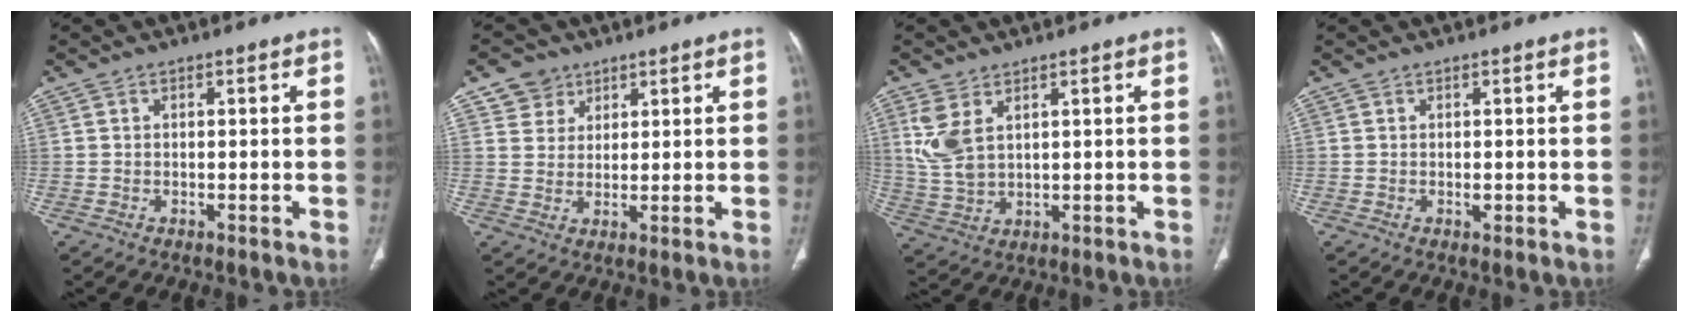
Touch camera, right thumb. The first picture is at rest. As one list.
[{"total": 4.9, "force": [2.9, 4.0, 0.3], "torque": [0.016, -0.016, 0.053]}, {"total": 7.2, "force": [2.8, 4.0, 5.2], "torque": [-0.119, -0.007, 0.069]}, {"total": 0.8, "force": [-0.1, 0.4, 0.6], "torque": [-0.010, -0.003, -0.001]}]